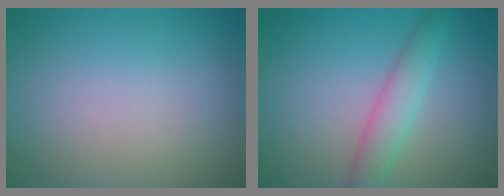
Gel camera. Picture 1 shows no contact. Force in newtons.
{"total": 3.1, "press": 3.0, "slide": 0.2}